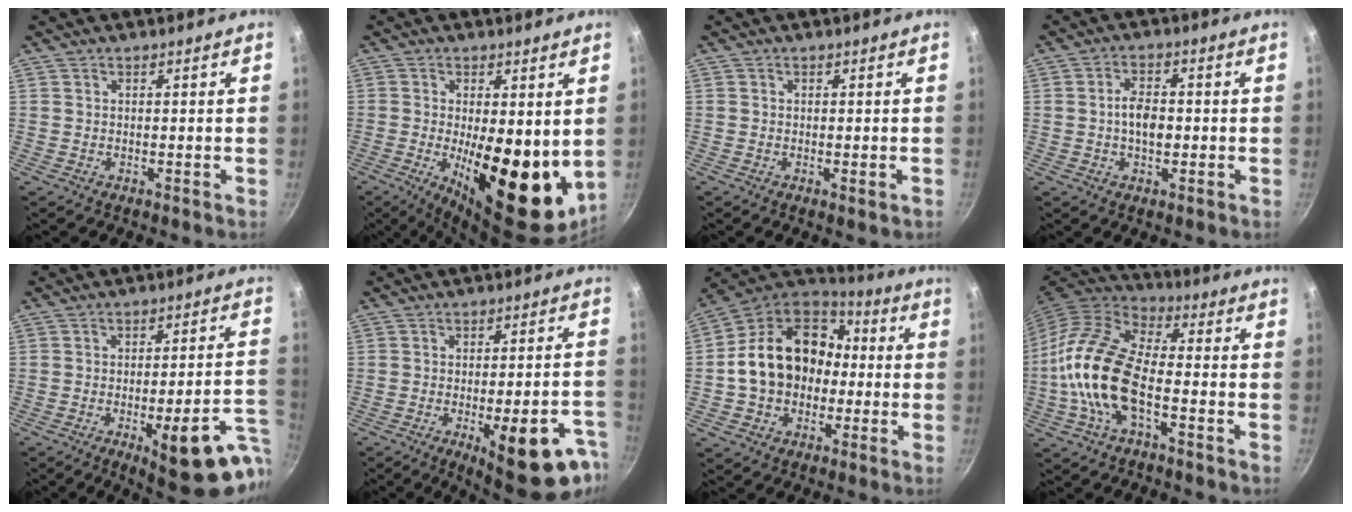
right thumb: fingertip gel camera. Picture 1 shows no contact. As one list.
[{"total": 18.1, "force": [-1.5, 7.2, 16.6], "torque": [-0.215, -0.028, -0.012]}, {"total": 1.0, "force": [-0.4, 0.1, 0.8], "torque": [-0.013, -0.003, -0.008]}, {"total": 5.3, "force": [-0.5, 3.1, 4.3], "torque": [-0.065, 0.012, -0.012]}, {"total": 17.7, "force": [-7.0, 4.9, 15.5], "torque": [-0.167, 0.028, -0.086]}, {"total": 18.8, "force": [-8.7, 6.1, 15.5], "torque": [-0.149, 0.021, -0.107]}, {"total": 19.3, "force": [-0.5, 15.3, 11.7], "torque": [-0.180, 0.053, -0.014]}, {"total": 16.1, "force": [-4.1, 7.6, 13.6], "torque": [-0.257, 0.034, -0.095]}]